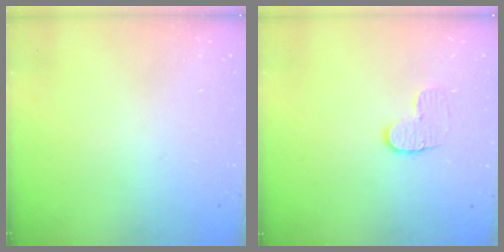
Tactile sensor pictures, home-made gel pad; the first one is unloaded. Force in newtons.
{"total": 6.3, "press": 6.3, "slide": 0.7}